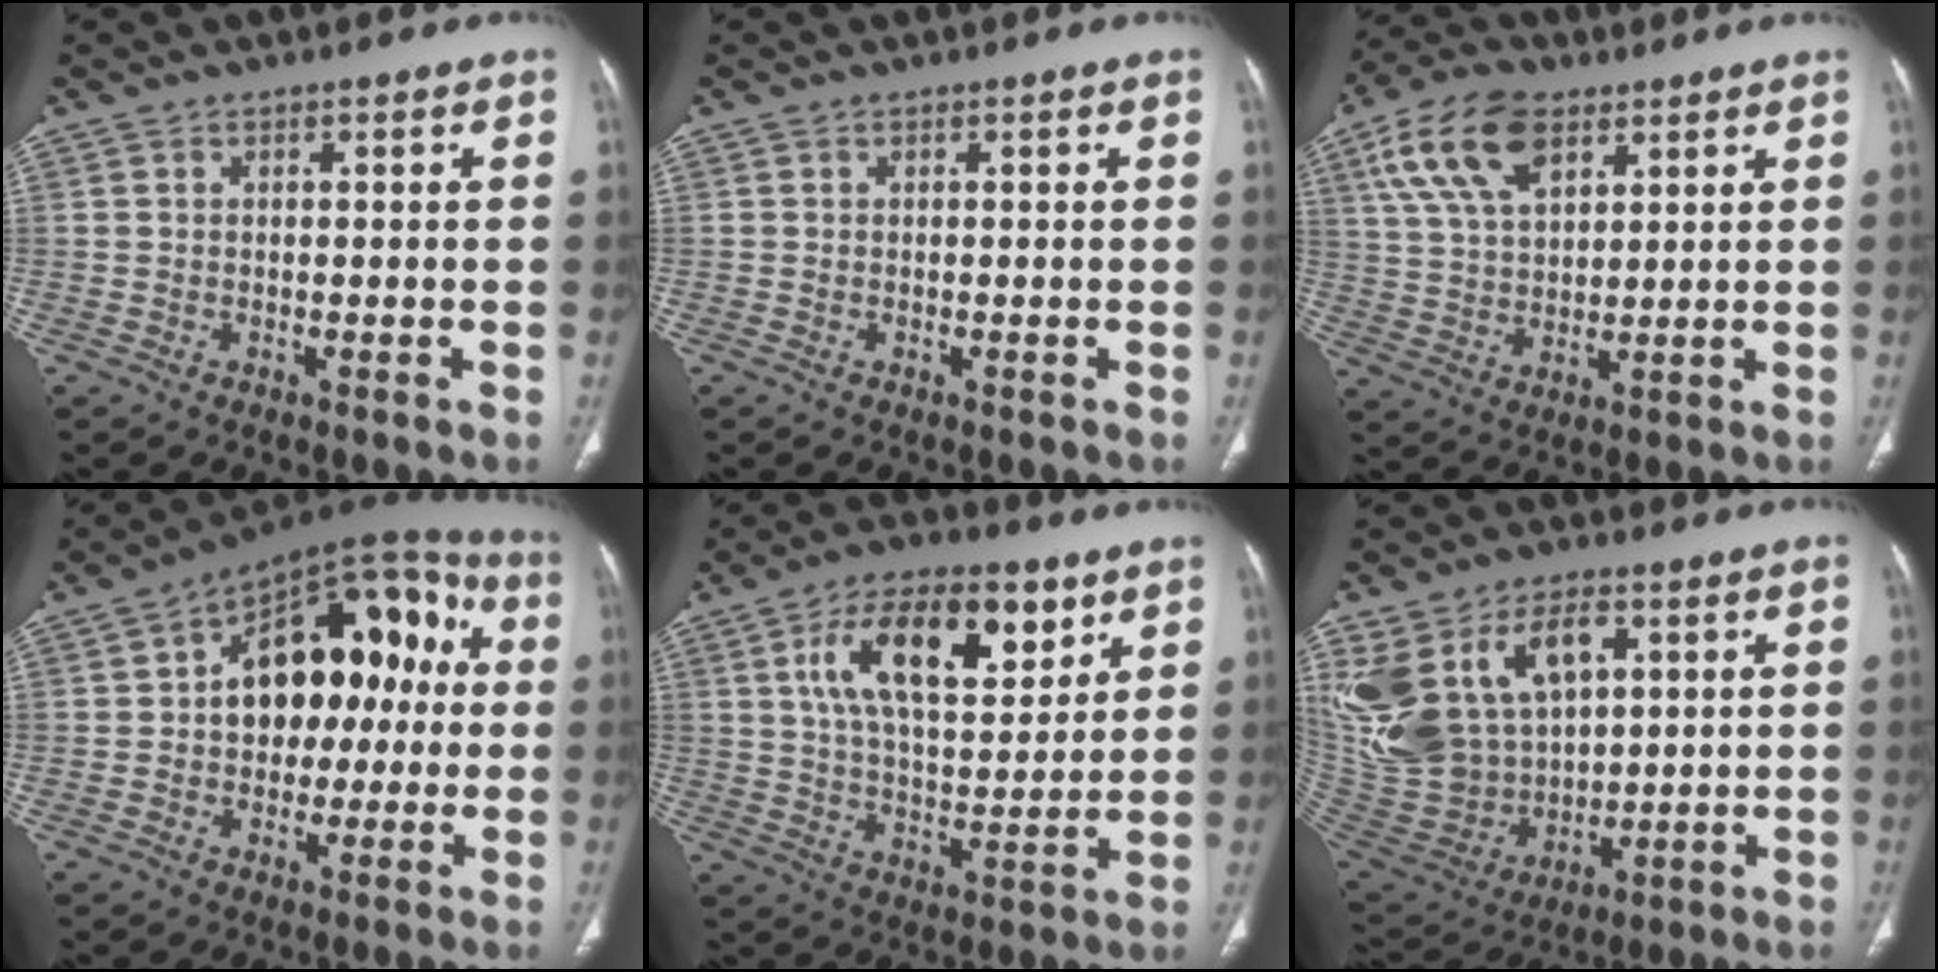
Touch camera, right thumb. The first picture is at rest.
{"total": 0.0}
{"total": 13.2, "force": [6.5, 7.3, 9.0], "torque": [-0.161, -0.008, 0.124]}
{"total": 19.6, "force": [1.3, 12.3, 15.2], "torque": [-0.169, 0.047, 0.013]}
{"total": 17.5, "force": [7.6, 8.1, 13.5], "torque": [-0.194, -0.020, 0.130]}
{"total": 22.2, "force": [7.5, 14.8, 14.9], "torque": [-0.305, -0.009, 0.165]}